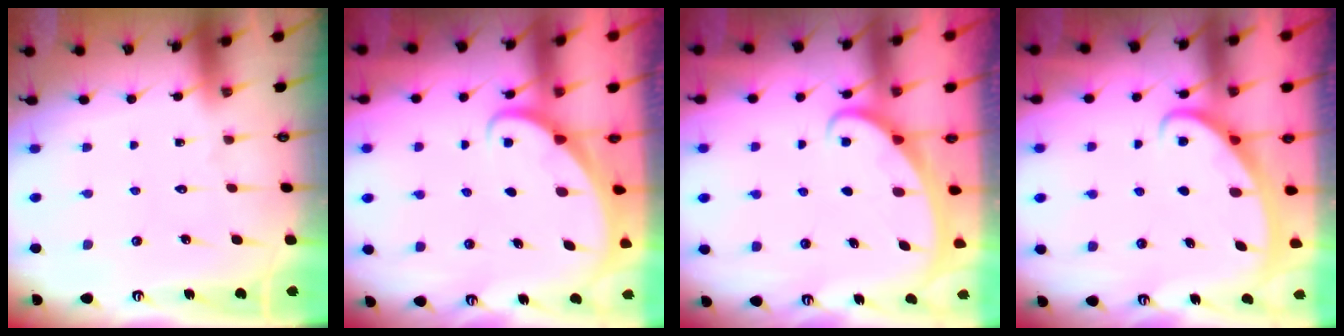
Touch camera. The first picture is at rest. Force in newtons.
{"total": 1.6, "press": 1.6, "slide": 0.0}
{"total": 2.3, "press": 2.2, "slide": 0.3}
{"total": 2.8, "press": 2.8, "slide": 0.4}